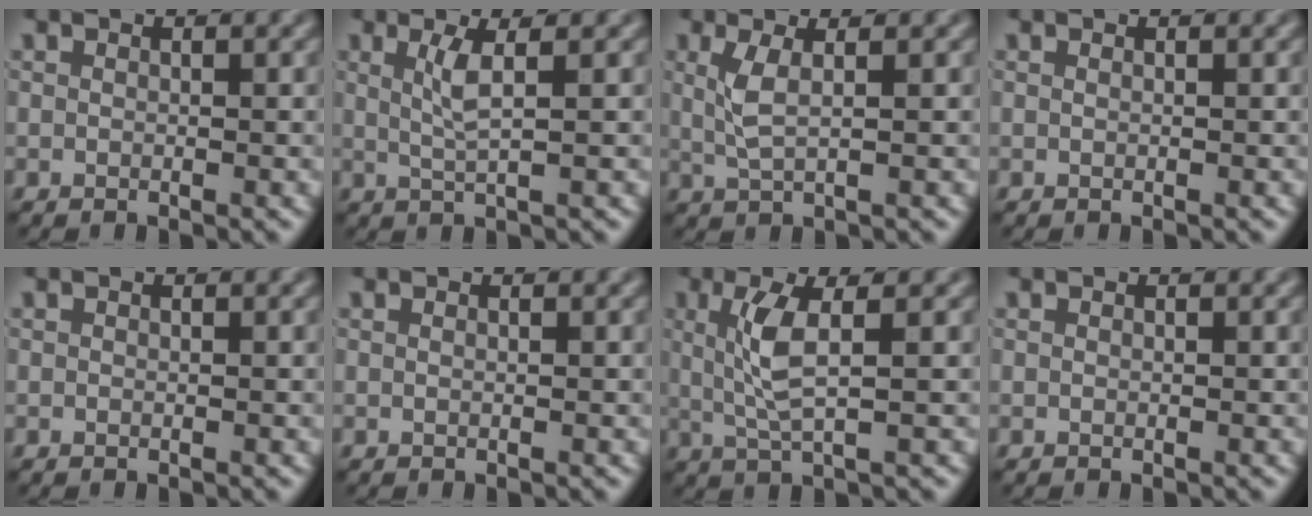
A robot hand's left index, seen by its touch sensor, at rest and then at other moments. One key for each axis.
{"total": 2.1, "fx": 0.1, "fy": 0.3, "fz": 2.1, "tx": -0.039, "ty": -0.001, "tz": 0.011}
{"total": 2.1, "fx": 0.0, "fy": 0.4, "fz": 2.1, "tx": -0.045, "ty": 0.002, "tz": 0.010}
{"total": 0.0}
{"total": 0.0}
{"total": 0.0}
{"total": 3.6, "fx": 0.1, "fy": 0.6, "fz": 3.5, "tx": -0.076, "ty": 0.002, "tz": 0.014}
{"total": 0.0}